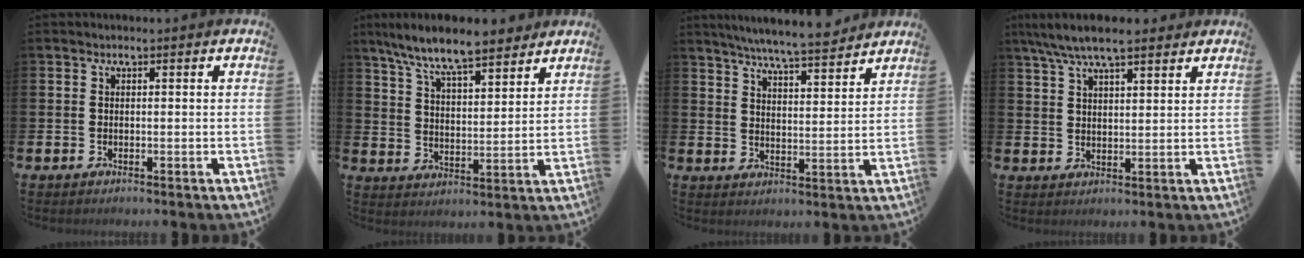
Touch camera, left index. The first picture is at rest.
{"total": 9.2, "force": [8.4, 1.4, 3.5], "torque": [-0.092, -0.042, 0.151]}
{"total": 6.7, "force": [6.5, -0.1, 1.8], "torque": [-0.051, -0.038, 0.113]}
{"total": 7.1, "force": [6.2, 1.4, 3.1], "torque": [-0.073, -0.014, 0.112]}